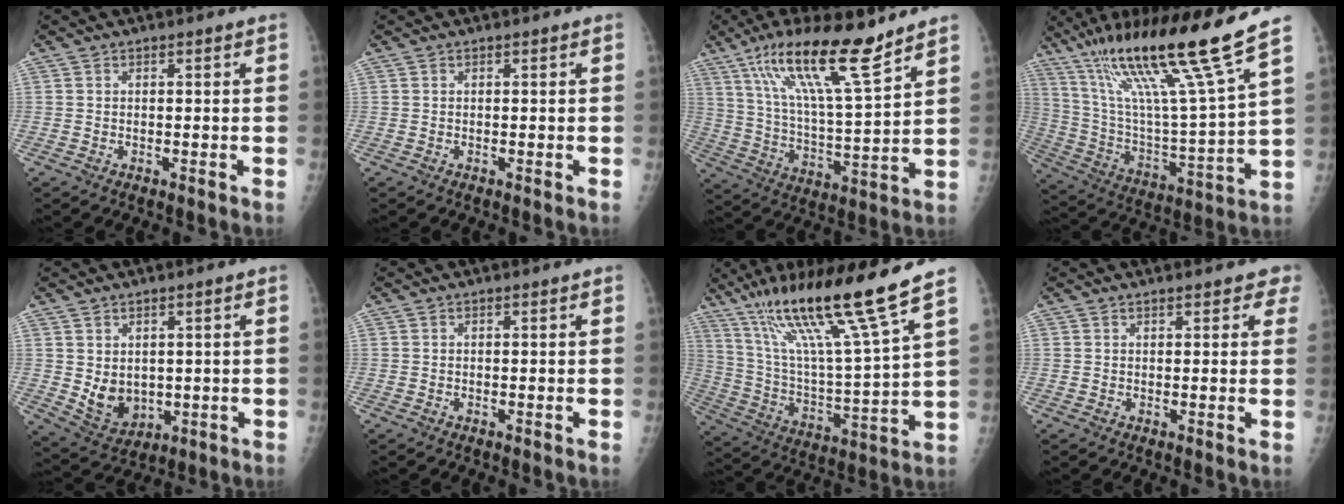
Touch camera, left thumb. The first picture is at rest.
{"total": 0.0}
{"total": 18.3, "force": [12.4, 2.5, 13.2], "torque": [-0.224, -0.058, 0.224]}
{"total": 23.2, "force": [16.1, -0.1, 16.7], "torque": [-0.271, -0.071, 0.291]}
{"total": 6.9, "force": [0.4, 5.4, 4.3], "torque": [-0.054, -0.020, 0.031]}
{"total": 0.0}
{"total": 21.1, "force": [14.5, 0.2, 15.3], "torque": [-0.252, -0.062, 0.263]}
{"total": 3.1, "force": [2.4, 1.4, 1.3], "torque": [0.014, -0.003, 0.020]}